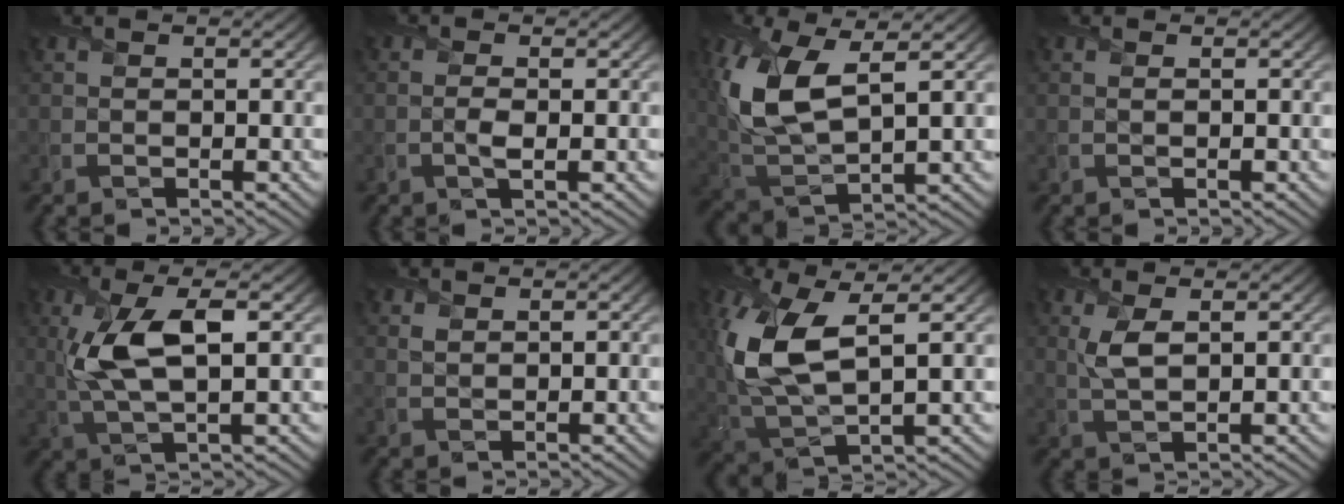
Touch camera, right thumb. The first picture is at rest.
{"total": 1.3, "force": [-0.6, 0.4, 1.1], "torque": [-0.018, -0.003, -0.011]}
{"total": 11.9, "force": [3.4, 5.6, 9.9], "torque": [-0.246, 0.002, 0.067]}
{"total": 0.0}
{"total": 8.8, "force": [1.5, 3.2, 8.0], "torque": [-0.179, 0.001, 0.029]}
{"total": 0.7, "force": [0.5, 0.6, 0.1], "torque": [-0.003, -0.003, 0.015]}
{"total": 12.7, "force": [2.7, 5.8, 11.0], "torque": [-0.276, 0.000, 0.055]}
{"total": 3.3, "force": [1.1, 1.3, 2.8], "torque": [-0.068, -0.001, 0.026]}